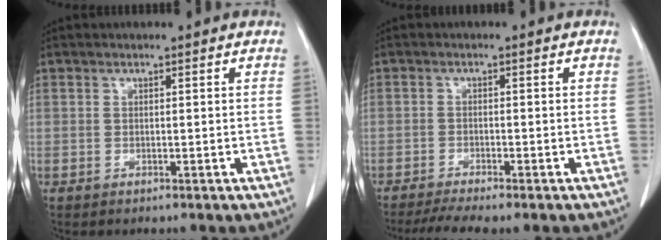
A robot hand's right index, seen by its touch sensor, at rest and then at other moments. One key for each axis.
{"total": 6.4, "fx": -5.4, "fy": 0.5, "fz": 3.4, "tx": -0.046, "ty": -0.006, "tz": -0.085}